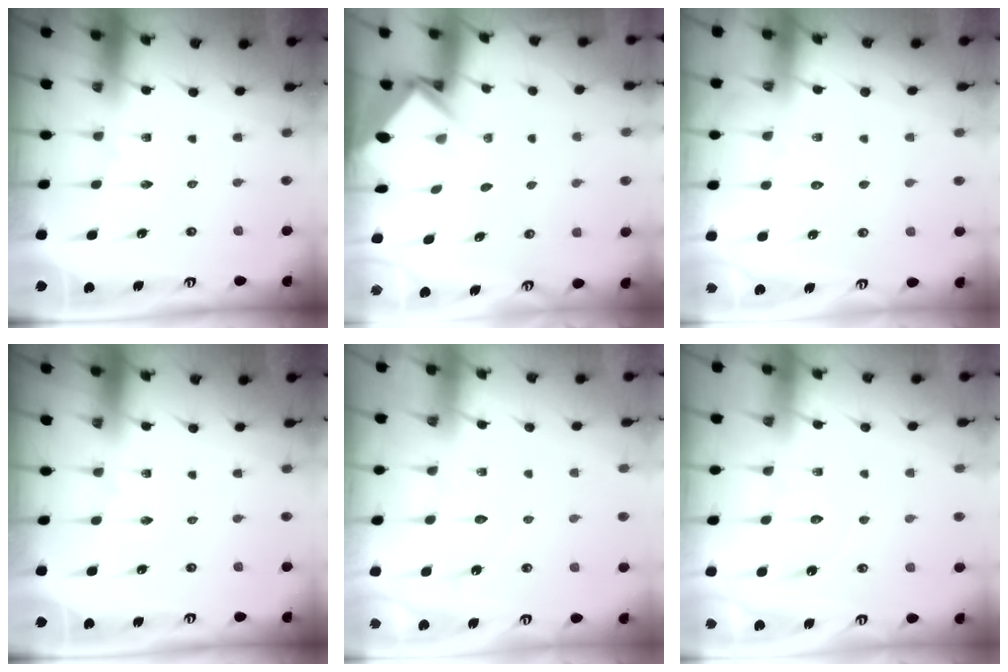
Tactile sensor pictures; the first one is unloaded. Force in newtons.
{"total": 4.0, "press": 4.0, "slide": 0.1}
{"total": 6.0, "press": 6.0, "slide": 0.8}
{"total": 0.0}
{"total": 5.5, "press": 5.4, "slide": 0.5}
{"total": 6.0, "press": 6.0, "slide": 0.4}